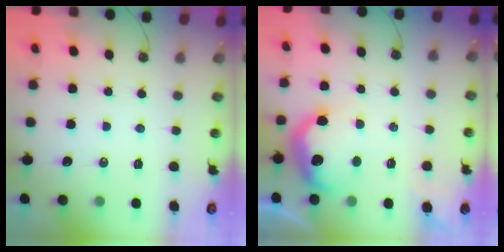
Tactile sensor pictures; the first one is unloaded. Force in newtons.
{"total": 15.2, "press": 15.1, "slide": 1.4}